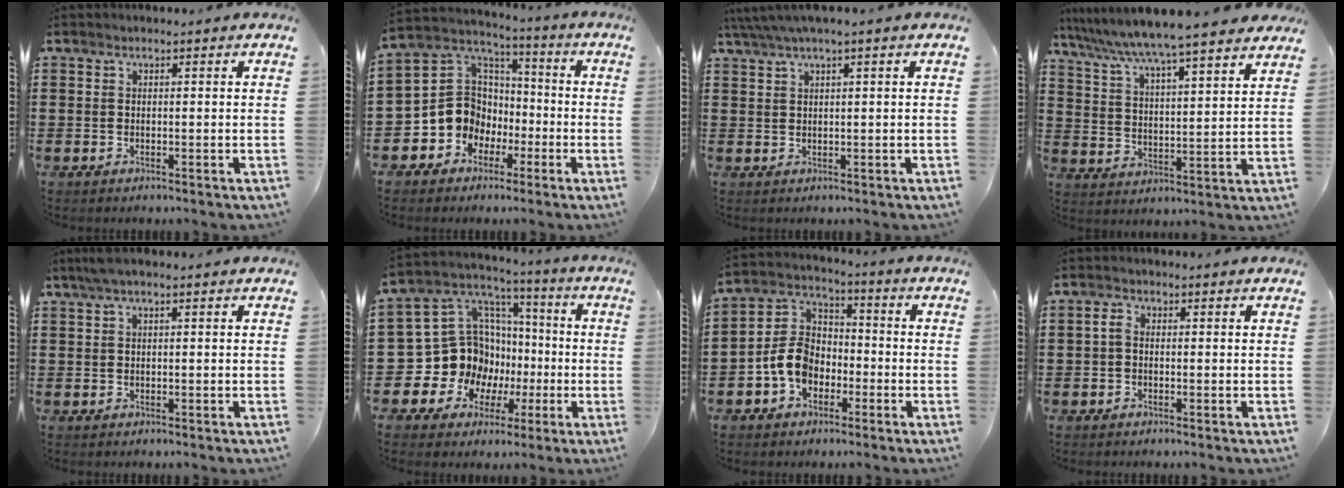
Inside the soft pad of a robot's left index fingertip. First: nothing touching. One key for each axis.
{"total": 9.2, "fx": -2.4, "fy": 8.4, "fz": 2.7, "tx": -0.104, "ty": -0.001, "tz": -0.047}
{"total": 2.2, "fx": 1.0, "fy": 0.0, "fz": 2.0, "tx": -0.038, "ty": -0.001, "tz": 0.019}
{"total": 6.4, "fx": 5.8, "fy": -0.7, "fz": 2.6, "tx": -0.074, "ty": -0.043, "tz": 0.093}
{"total": 1.8, "fx": 0.5, "fy": 0.2, "fz": 1.8, "tx": -0.040, "ty": -0.003, "tz": 0.007}
{"total": 13.9, "fx": -2.2, "fy": 12.9, "fz": 4.8, "tx": -0.149, "ty": -0.021, "tz": -0.019}
{"total": 7.8, "fx": -3.0, "fy": 5.9, "fz": 4.1, "tx": -0.121, "ty": 0.009, "tz": -0.068}
{"total": 1.4, "fx": -0.4, "fy": 0.6, "fz": 1.1, "tx": -0.023, "ty": 0.002, "tz": -0.009}